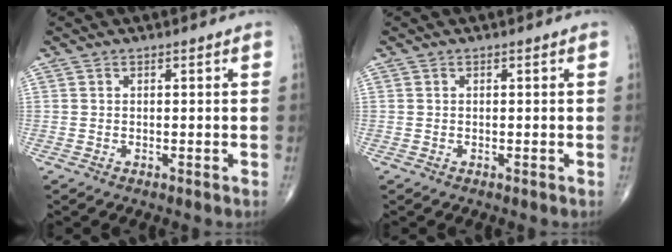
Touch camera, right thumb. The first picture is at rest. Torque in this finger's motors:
{"motor_torque": [-0.05, 0.06, -0.06, 0.05, 0.02]}